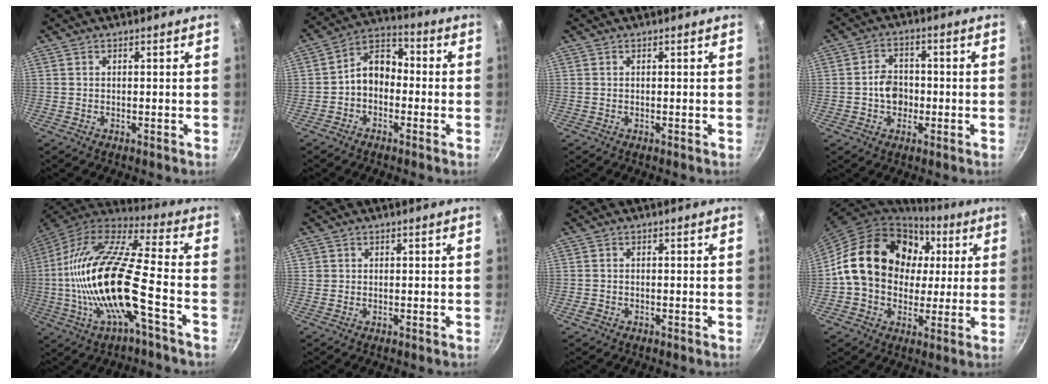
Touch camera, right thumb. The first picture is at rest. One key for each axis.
{"total": 8.0, "fx": -1.4, "fy": 6.0, "fz": 5.2, "tx": -0.055, "ty": 0.040, "tz": -0.043}
{"total": 0.0}
{"total": 5.9, "fx": -1.0, "fy": 4.7, "fz": 3.3, "tx": -0.027, "ty": 0.016, "tz": -0.022}
{"total": 22.9, "fx": -5.1, "fy": 6.3, "fz": 21.5, "tx": -0.406, "ty": 0.029, "tz": -0.109}
{"total": 1.0, "fx": 0.2, "fy": 1.0, "fz": 0.2, "tx": 0.006, "ty": 0.007, "tz": 0.002}
{"total": 1.2, "fx": -0.7, "fy": 0.9, "fz": 0.5, "tx": -0.016, "ty": 0.005, "tz": -0.014}
{"total": 21.3, "fx": 3.8, "fy": 17.0, "fz": 12.3, "tx": -0.182, "ty": 0.024, "tz": 0.060}